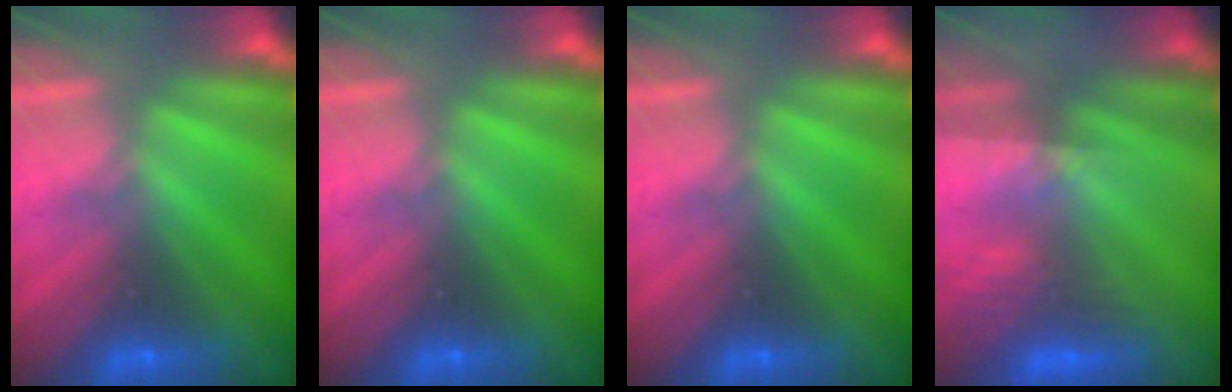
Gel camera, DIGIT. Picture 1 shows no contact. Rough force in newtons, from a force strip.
{"total": 0.0}
{"total": 0.0}
{"total": 2.3}